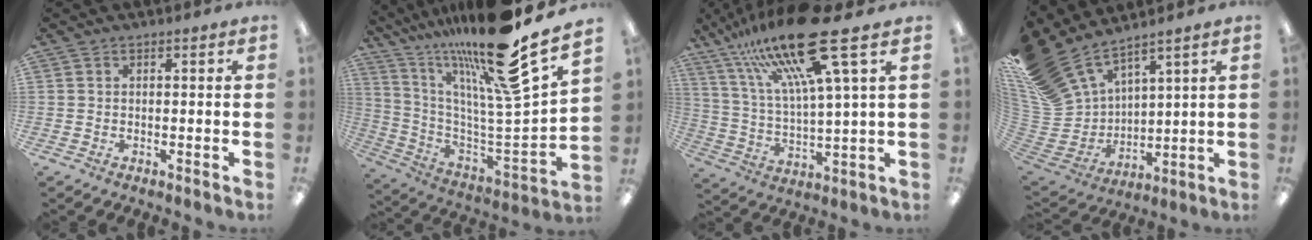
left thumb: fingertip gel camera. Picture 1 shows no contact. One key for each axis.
{"total": 22.3, "fx": 17.6, "fy": 1.0, "fz": 13.7, "tx": -0.208, "ty": -0.140, "tz": 0.266}
{"total": 23.1, "fx": 15.4, "fy": 3.5, "fz": 16.8, "tx": -0.327, "ty": -0.078, "tz": 0.239}
{"total": 16.5, "fx": 12.7, "fy": 8.2, "fz": 6.5, "tx": -0.170, "ty": -0.085, "tz": 0.246}